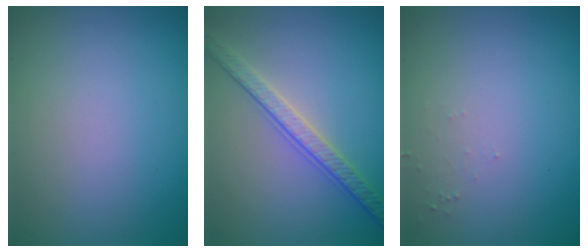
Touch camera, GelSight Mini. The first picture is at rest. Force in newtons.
{"total": 3.3, "press": 3.2, "slide": 1.0}
{"total": 0.6, "press": 0.6, "slide": 0.2}